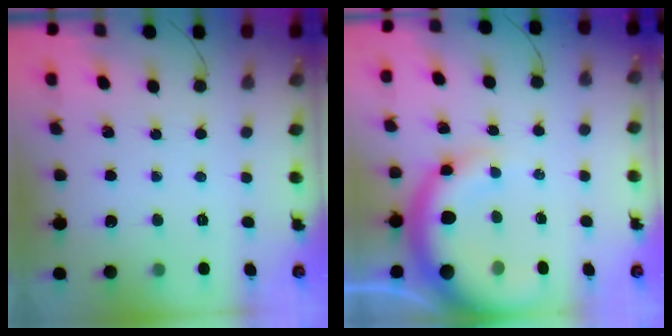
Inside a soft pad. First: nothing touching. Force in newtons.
{"total": 12.7, "press": 12.4, "slide": 2.7}